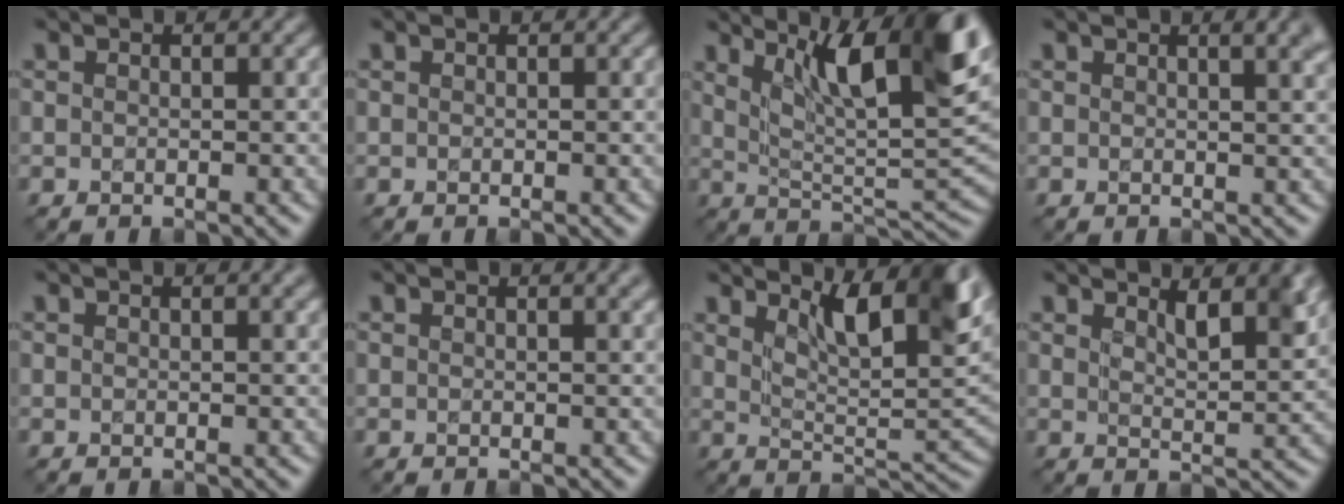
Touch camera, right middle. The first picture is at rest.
{"total": 0.0}
{"total": 12.2, "force": [6.0, 3.7, 9.9], "torque": [-0.132, 0.000, 0.101]}
{"total": 3.5, "force": [1.8, 1.4, 2.6], "torque": [-0.010, 0.012, 0.015]}
{"total": 1.3, "force": [0.8, 0.4, 0.9], "torque": [-0.007, 0.003, 0.012]}
{"total": 1.6, "force": [1.1, 0.5, 1.1], "torque": [-0.007, 0.005, 0.014]}
{"total": 10.0, "force": [5.3, 3.2, 7.8], "torque": [-0.113, 0.005, 0.084]}
{"total": 3.9, "force": [2.4, 1.2, 2.8], "torque": [-0.045, -0.006, 0.038]}